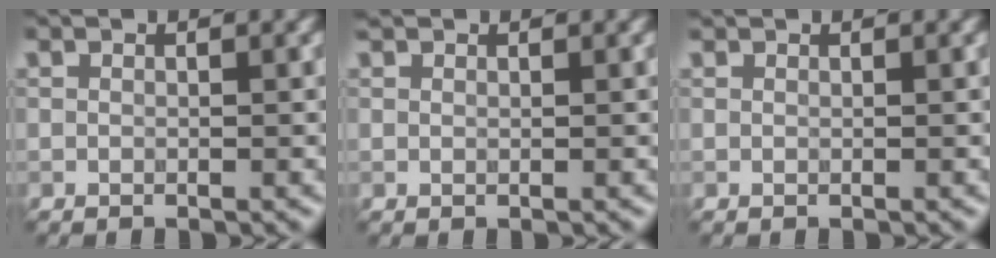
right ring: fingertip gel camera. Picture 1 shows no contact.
{"total": 0.5, "force": [0.5, 0.1, 0.1], "torque": [-0.007, -0.001, 0.012]}
{"total": 0.0}